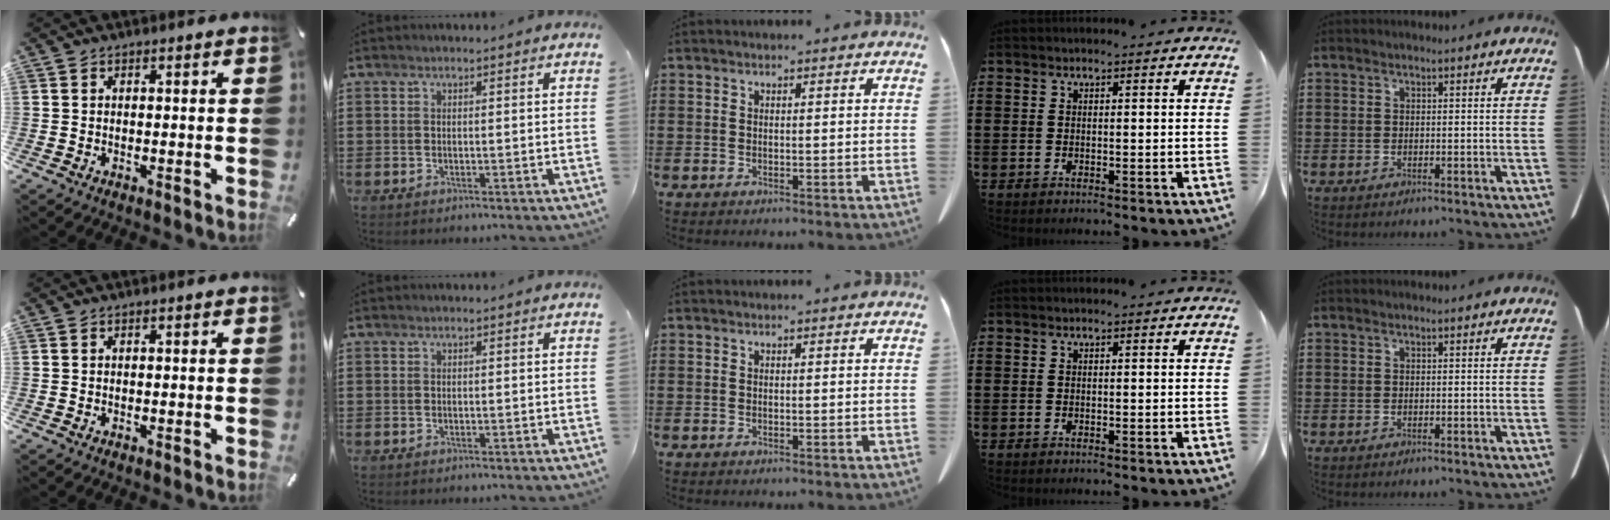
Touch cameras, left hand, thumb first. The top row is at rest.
{}